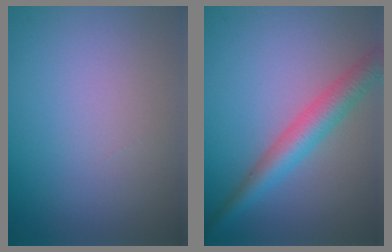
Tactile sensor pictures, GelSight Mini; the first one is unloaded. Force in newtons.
{"total": 4.3, "press": 4.3, "slide": 0.1}